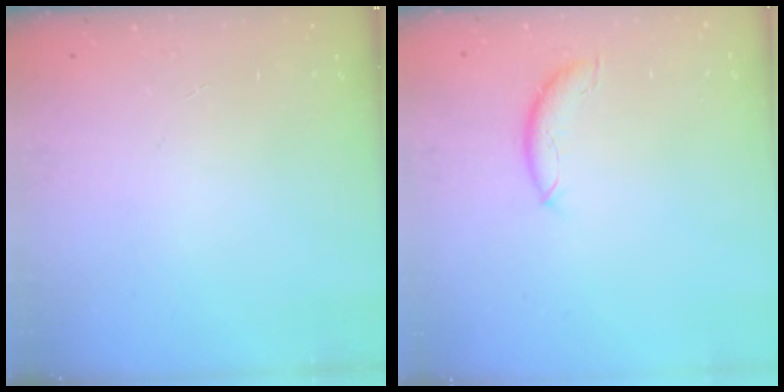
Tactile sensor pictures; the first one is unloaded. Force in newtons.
{"total": 7.8, "press": 7.8, "slide": 0.5}